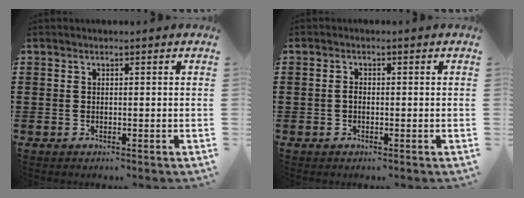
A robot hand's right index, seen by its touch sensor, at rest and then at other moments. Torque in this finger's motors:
{"motor_torque": [0.51, -0.17, 0.22, 0.02]}